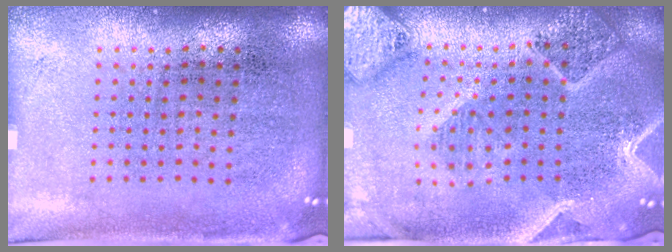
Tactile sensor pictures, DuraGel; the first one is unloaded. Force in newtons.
{"total": 2.9, "press": 2.5, "slide": 1.4}